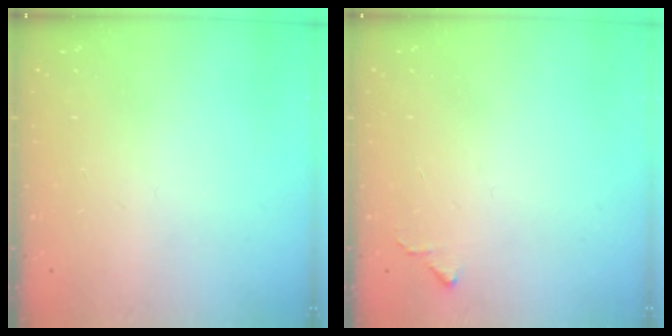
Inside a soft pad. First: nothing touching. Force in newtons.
{"total": 5.1, "press": 5.0, "slide": 0.7}